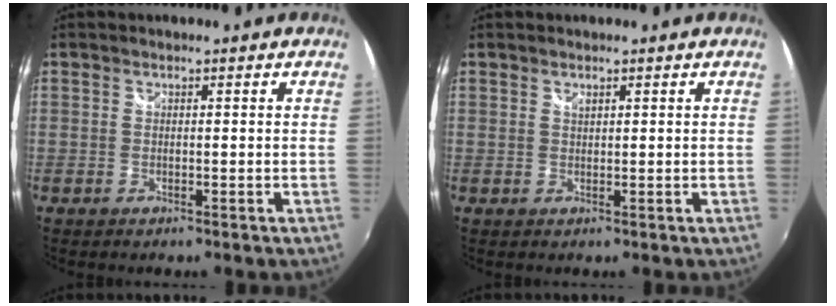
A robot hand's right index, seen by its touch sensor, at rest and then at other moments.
{"total": 0.8, "force": [0.4, 0.7, 0.3], "torque": [-0.003, 0.002, 0.005]}